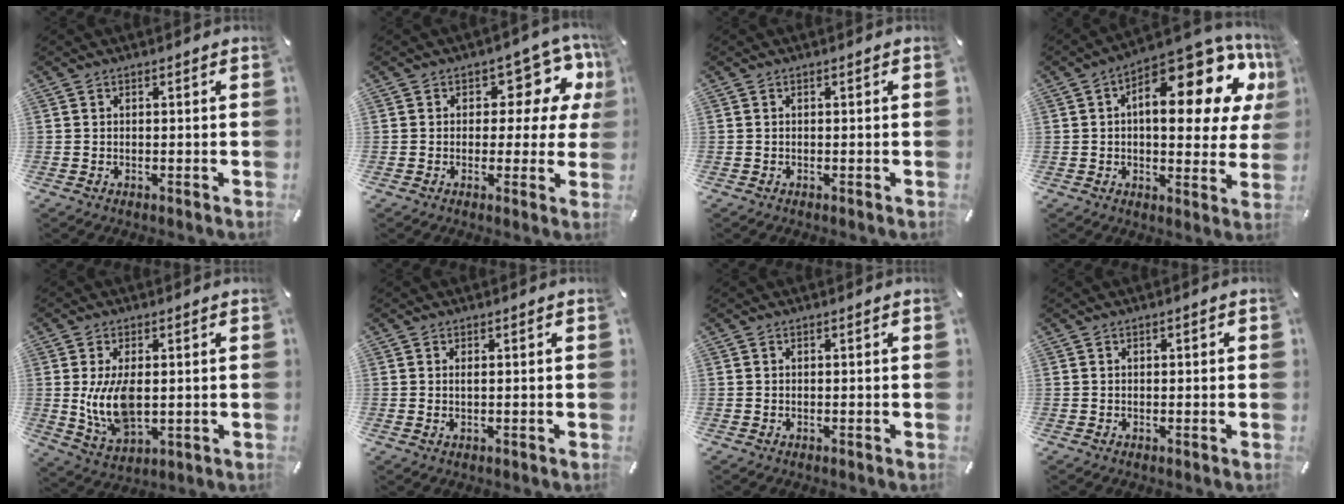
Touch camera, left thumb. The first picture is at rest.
{"total": 9.6, "force": [3.8, 6.2, 6.2], "torque": [-0.066, -0.033, 0.064]}
{"total": 0.0}
{"total": 19.2, "force": [8.4, 8.0, 15.2], "torque": [-0.216, -0.068, 0.132]}
{"total": 9.7, "force": [0.4, 5.2, 8.2], "torque": [-0.193, -0.015, 0.000]}
{"total": 1.2, "force": [0.4, 0.1, 1.1], "torque": [-0.023, -0.002, 0.006]}
{"total": 0.0}
{"total": 0.6, "force": [0.0, 0.4, 0.4], "torque": [-0.008, 0.001, -0.001]}